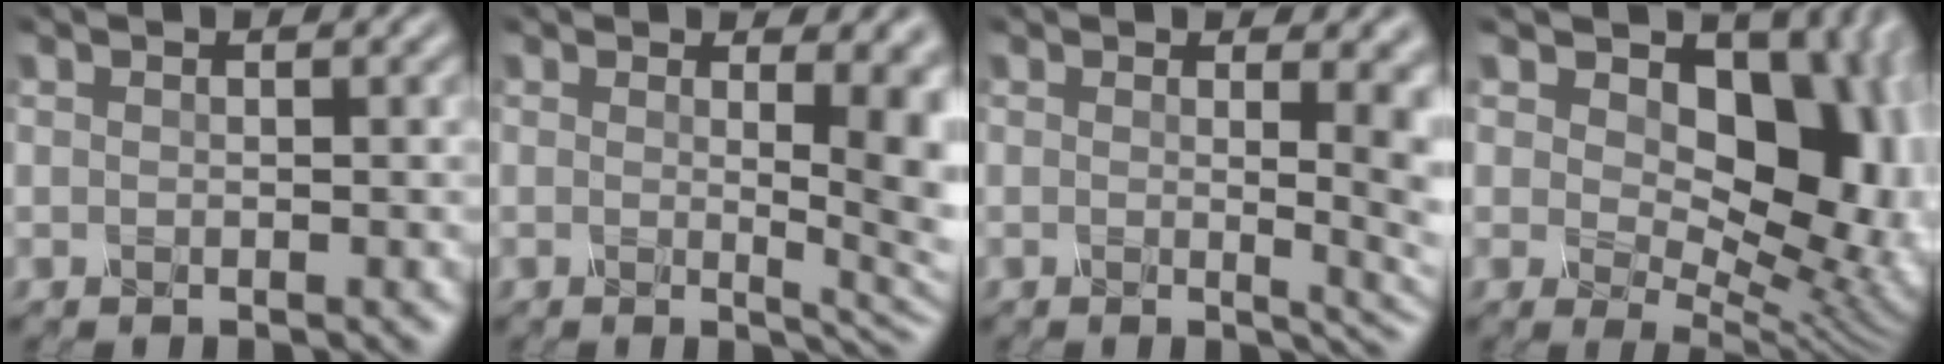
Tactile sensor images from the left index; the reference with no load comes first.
{"total": 7.6, "force": [1.4, 3.1, 6.8], "torque": [-0.048, -0.003, 0.020]}
{"total": 7.2, "force": [1.0, 3.4, 6.2], "torque": [-0.028, -0.002, 0.011]}
{"total": 16.4, "force": [4.2, 10.2, 12.1], "torque": [-0.140, 0.013, 0.075]}